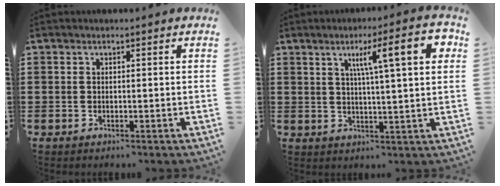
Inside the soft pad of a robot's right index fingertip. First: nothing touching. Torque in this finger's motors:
{"motor_torque": [0.54, 0.04, 0.43, 0.12]}